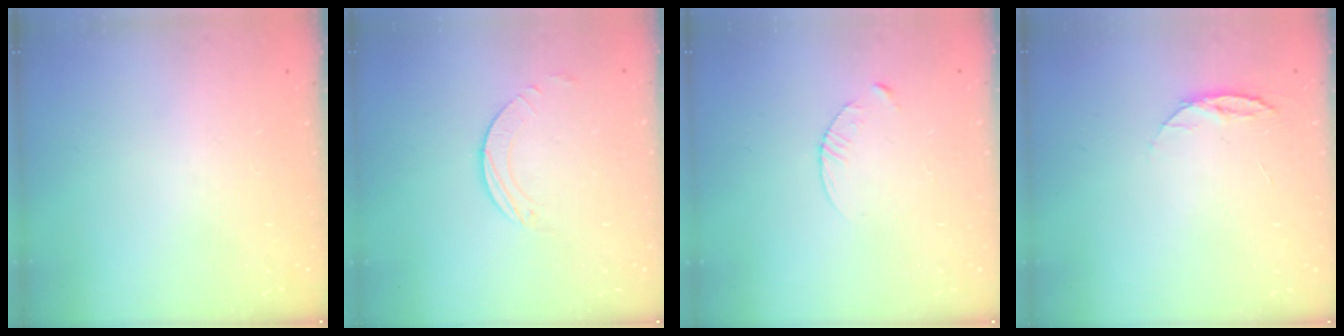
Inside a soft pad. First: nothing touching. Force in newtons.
{"total": 1.6, "press": 1.6, "slide": 0.2}
{"total": 3.6, "press": 3.5, "slide": 0.4}
{"total": 6.6, "press": 6.5, "slide": 0.7}